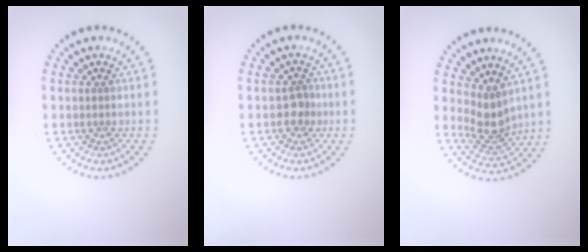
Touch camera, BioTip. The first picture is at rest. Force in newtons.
{"total": 1.5, "press": 1.3, "slide": 0.6}
{"total": 2.7, "press": 2.1, "slide": 1.8}